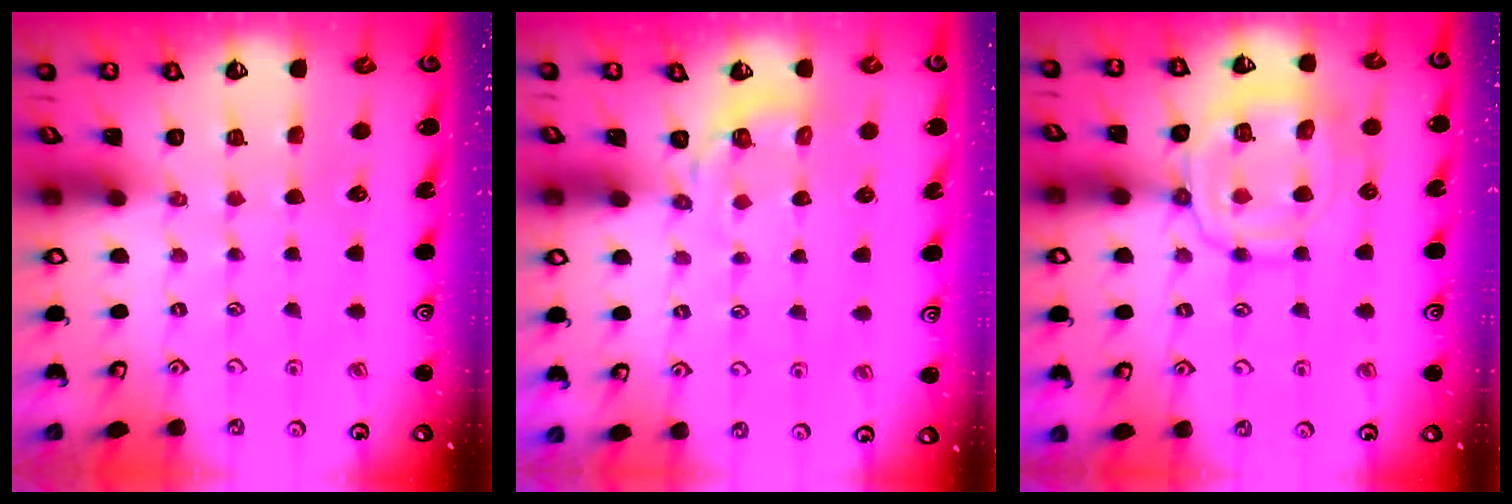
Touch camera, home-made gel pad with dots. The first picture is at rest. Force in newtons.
{"total": 3.5, "press": 2.6, "slide": 2.4}
{"total": 13.7, "press": 13.7, "slide": 1.1}